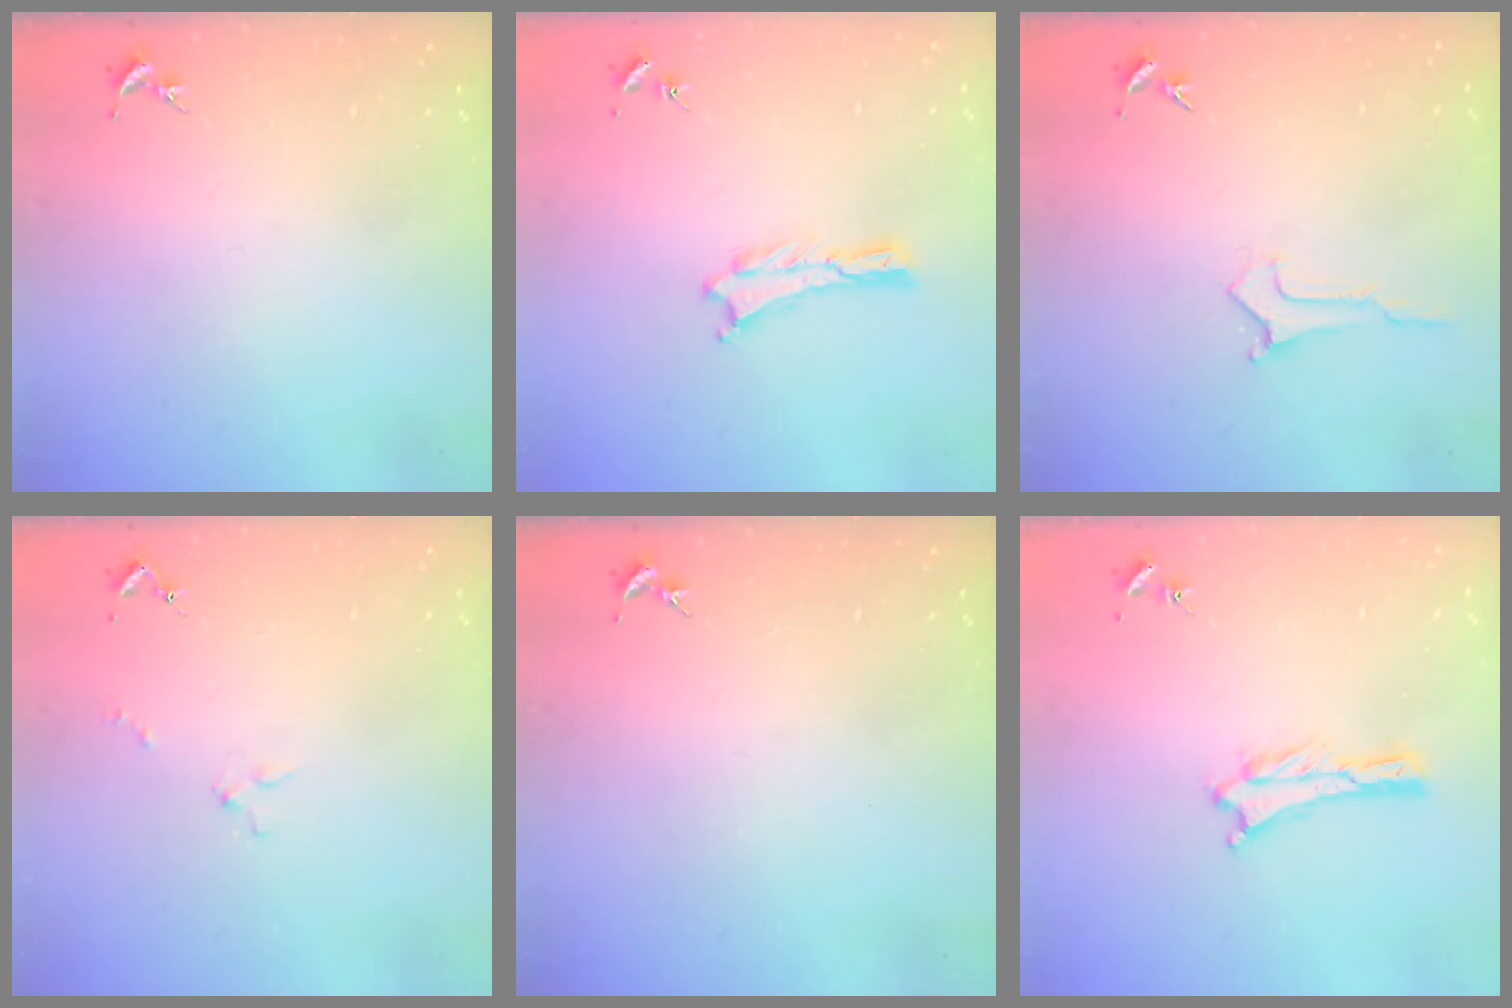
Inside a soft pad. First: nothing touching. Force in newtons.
{"total": 0.0}
{"total": 0.0}
{"total": 1.3, "press": 1.2, "slide": 0.1}
{"total": 0.0}
{"total": 0.0}